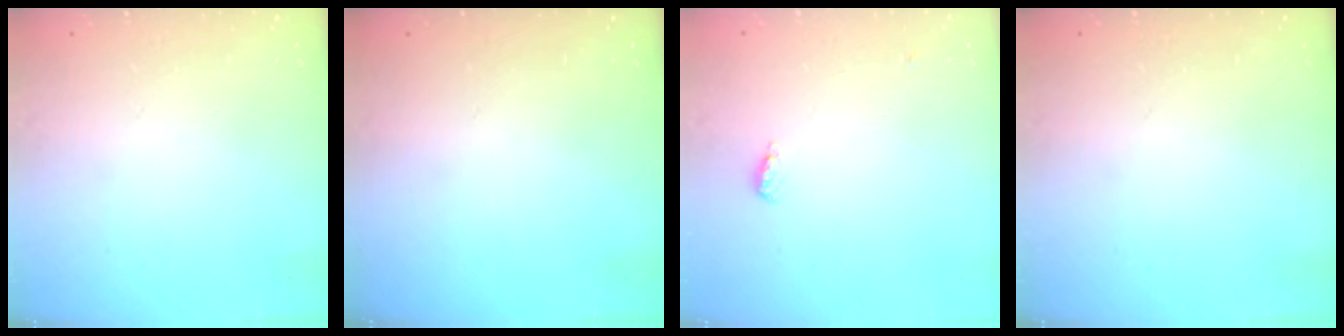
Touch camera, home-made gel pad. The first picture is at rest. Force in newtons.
{"total": 0.0}
{"total": 4.0, "press": 3.8, "slide": 1.1}
{"total": 0.0}